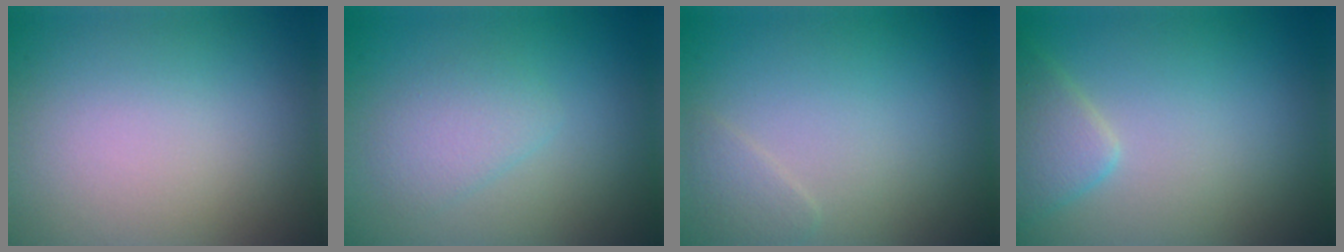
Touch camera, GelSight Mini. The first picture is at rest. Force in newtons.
{"total": 2.0, "press": 2.0, "slide": 0.1}
{"total": 1.2, "press": 1.2, "slide": 0.0}
{"total": 2.7, "press": 2.7, "slide": 0.2}